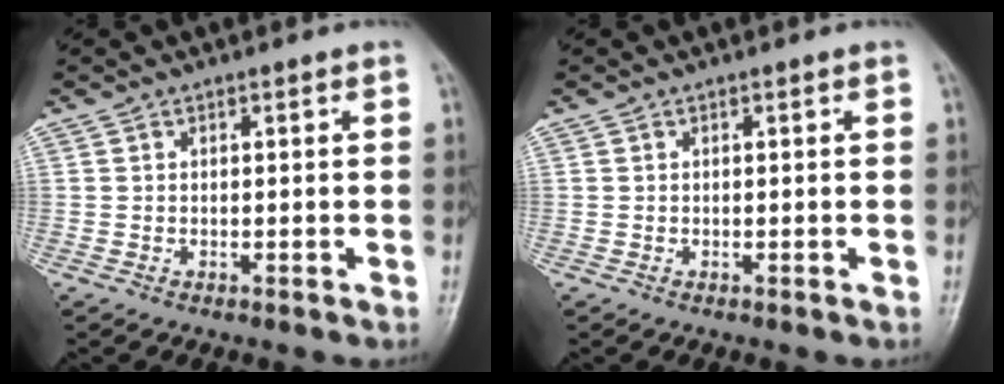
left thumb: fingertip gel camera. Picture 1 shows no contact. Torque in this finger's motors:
{"motor_torque": [0.00, 0.02, 0.00, 0.00, 0.00]}